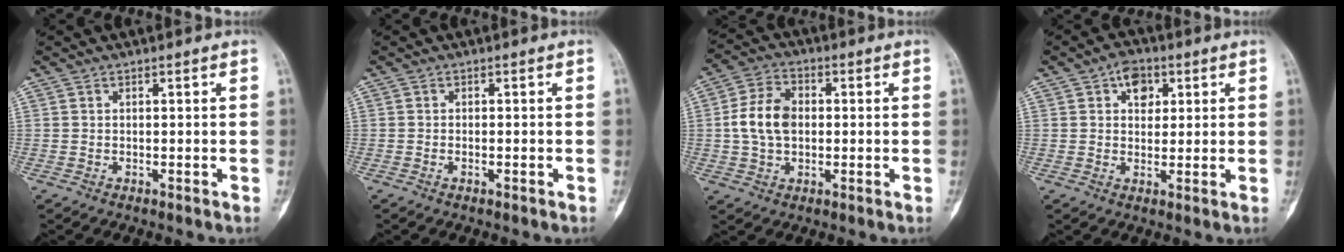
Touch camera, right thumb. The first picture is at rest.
{"total": 0.7, "force": [-0.2, 0.3, 0.6], "torque": [-0.012, 0.007, -0.003]}
{"total": 8.9, "force": [0.2, 6.2, 6.4], "torque": [-0.111, 0.015, -0.001]}
{"total": 5.3, "force": [2.2, 3.8, 3.0], "torque": [-0.015, -0.002, 0.028]}